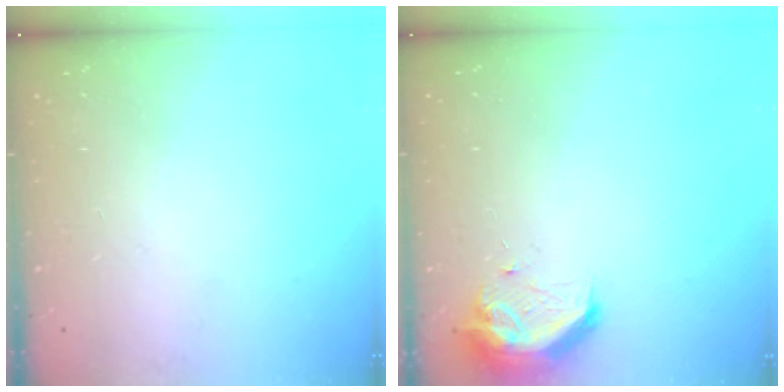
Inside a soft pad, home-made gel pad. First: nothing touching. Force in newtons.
{"total": 9.2, "press": 9.2, "slide": 0.3}